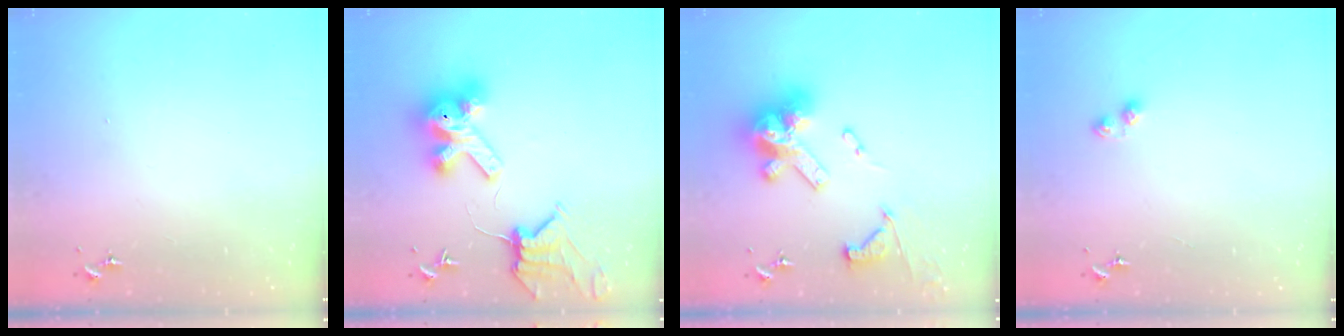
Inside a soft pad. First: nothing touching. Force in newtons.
{"total": 18.0, "press": 17.9, "slide": 2.0}
{"total": 20.0, "press": 19.9, "slide": 2.2}
{"total": 3.1, "press": 3.1, "slide": 0.3}